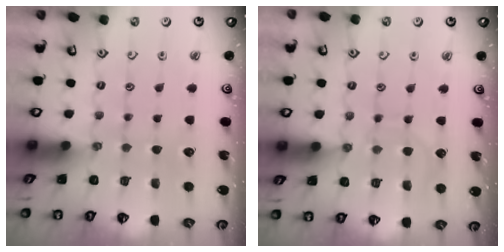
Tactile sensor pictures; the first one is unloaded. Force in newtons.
{"total": 7.2, "press": 7.1, "slide": 0.6}